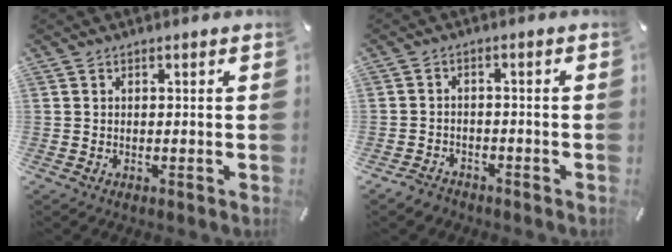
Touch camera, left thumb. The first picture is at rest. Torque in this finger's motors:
{"motor_torque": [-0.10, 0.05, -0.22, 0.24, 0.00]}